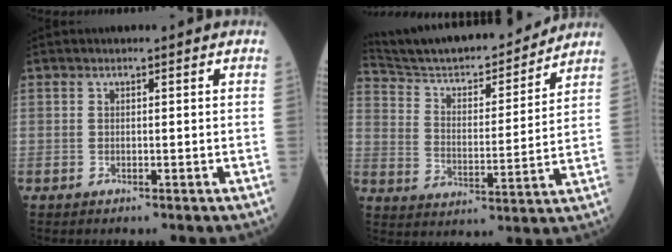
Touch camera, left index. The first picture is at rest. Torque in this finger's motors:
{"motor_torque": [-0.22, -1.26, 0.21, 0.05]}